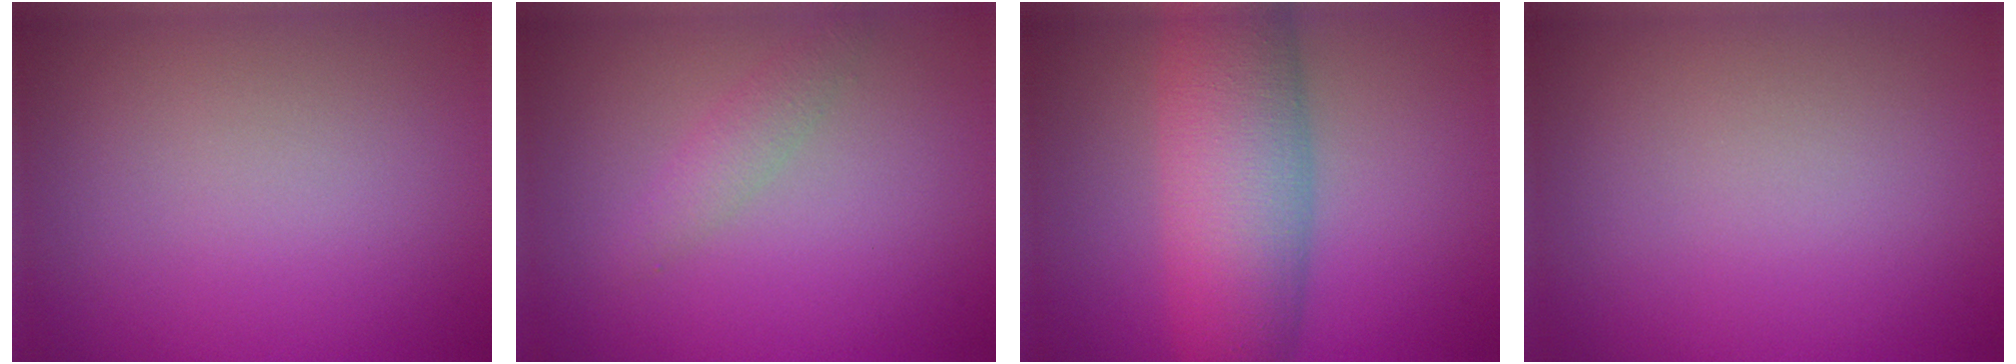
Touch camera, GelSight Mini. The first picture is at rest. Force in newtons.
{"total": 1.5, "press": 1.5, "slide": 0.0}
{"total": 8.5, "press": 8.5, "slide": 0.1}
{"total": 0.0}